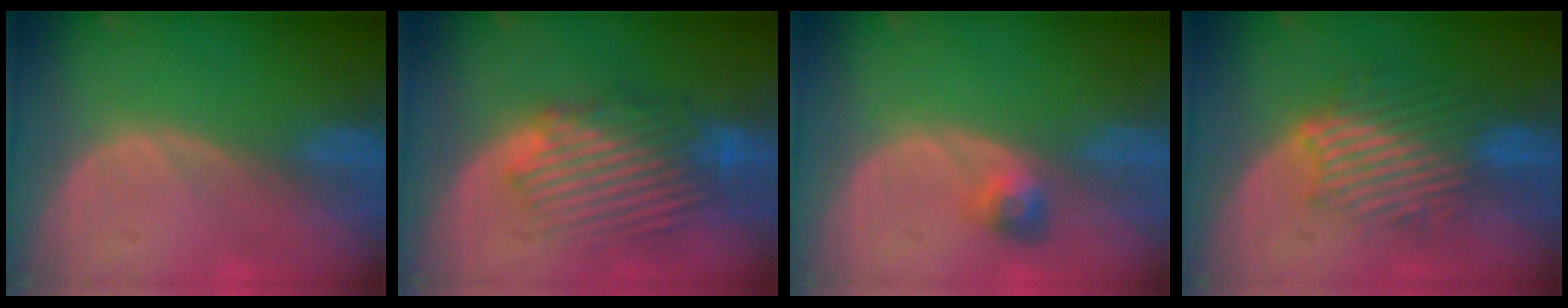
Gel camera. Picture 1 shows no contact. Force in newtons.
{"total": 9.4, "press": 8.9, "slide": 3.1}
{"total": 3.0, "press": 2.7, "slide": 1.3}
{"total": 8.9, "press": 8.6, "slide": 2.4}